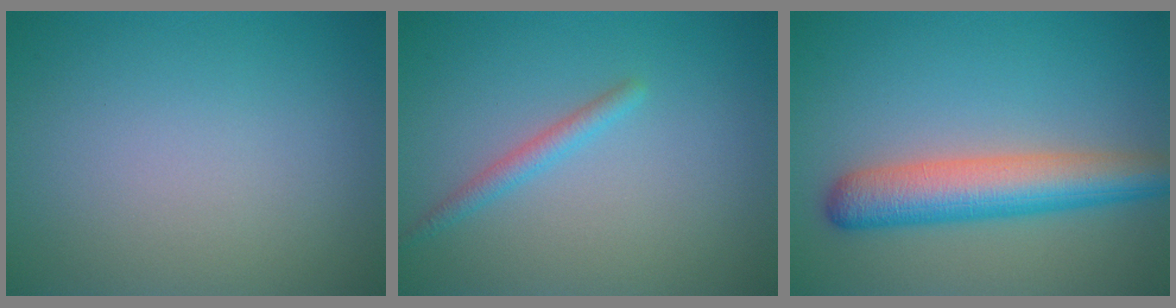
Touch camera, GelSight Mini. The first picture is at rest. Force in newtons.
{"total": 1.5, "press": 1.5, "slide": 0.0}
{"total": 6.3, "press": 6.3, "slide": 0.2}